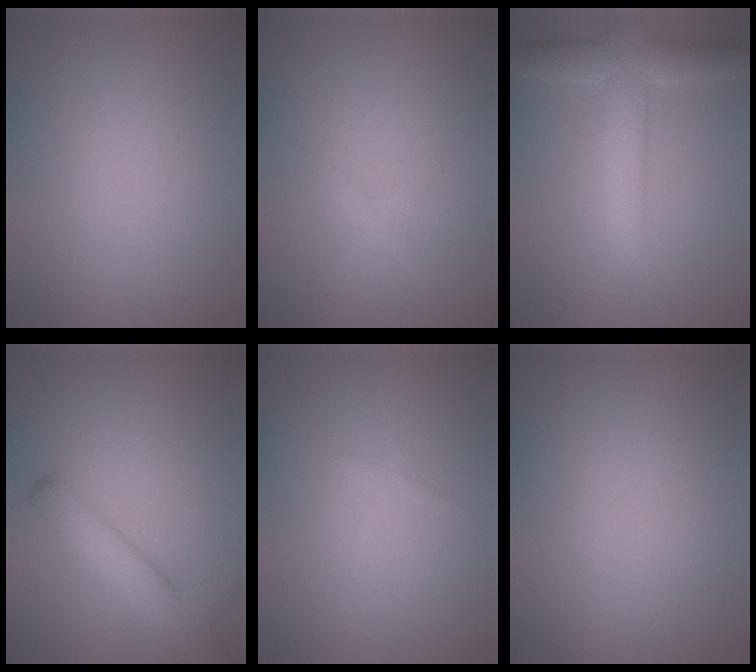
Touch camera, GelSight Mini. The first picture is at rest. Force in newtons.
{"total": 1.0, "press": 1.0, "slide": 0.0}
{"total": 5.8, "press": 5.8, "slide": 0.2}
{"total": 4.8, "press": 4.8, "slide": 0.3}
{"total": 0.5, "press": 0.5, "slide": 0.0}
{"total": 0.0}